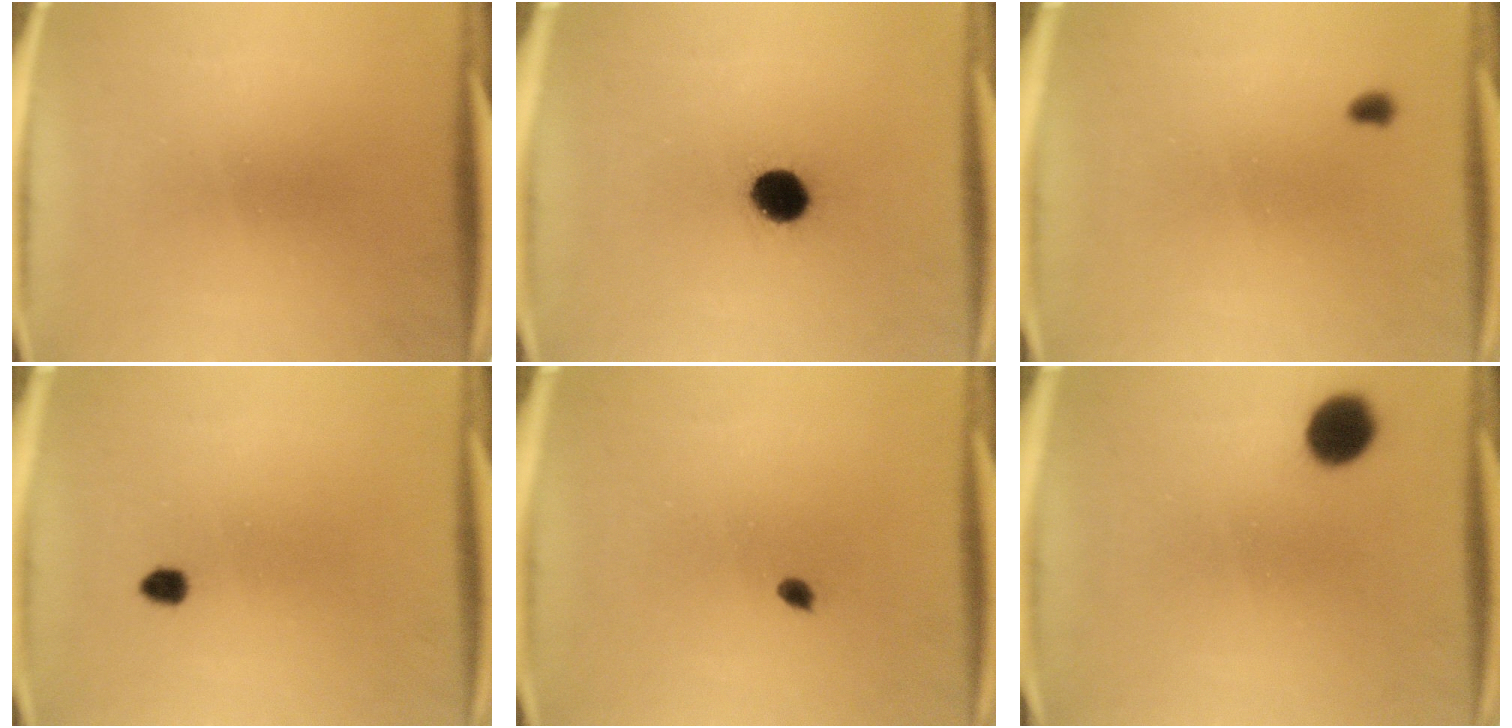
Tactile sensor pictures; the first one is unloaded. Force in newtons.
{"total": 9.2}
{"total": 1.0}
{"total": 1.8}
{"total": 1.1}
{"total": 6.7}